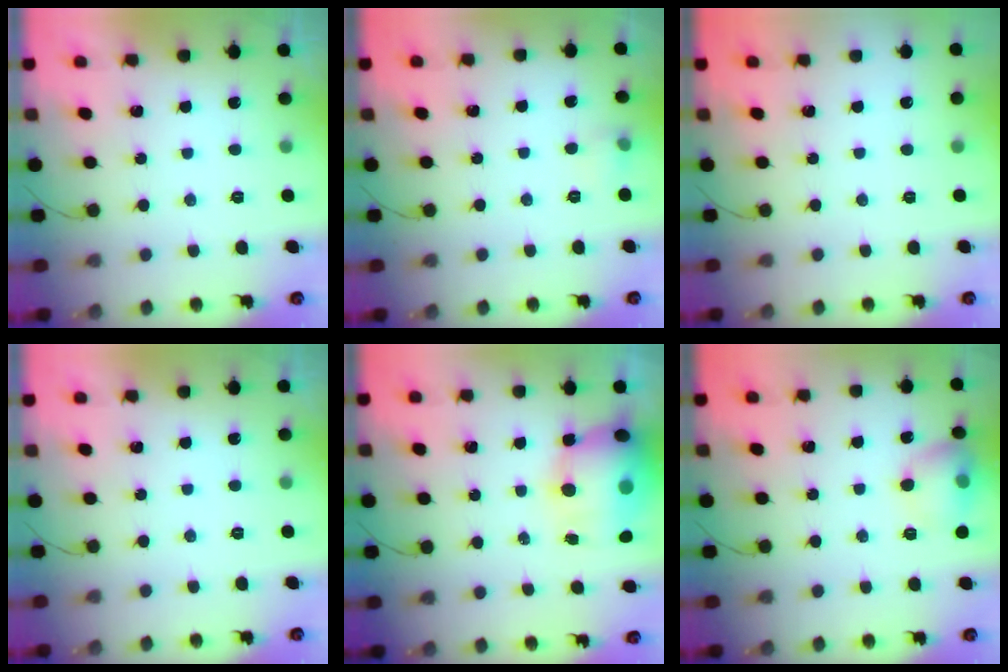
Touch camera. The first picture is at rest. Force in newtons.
{"total": 4.9, "press": 4.7, "slide": 1.4}
{"total": 0.0}
{"total": 0.0}
{"total": 18.3, "press": 16.3, "slide": 8.4}
{"total": 10.6, "press": 10.5, "slide": 1.6}